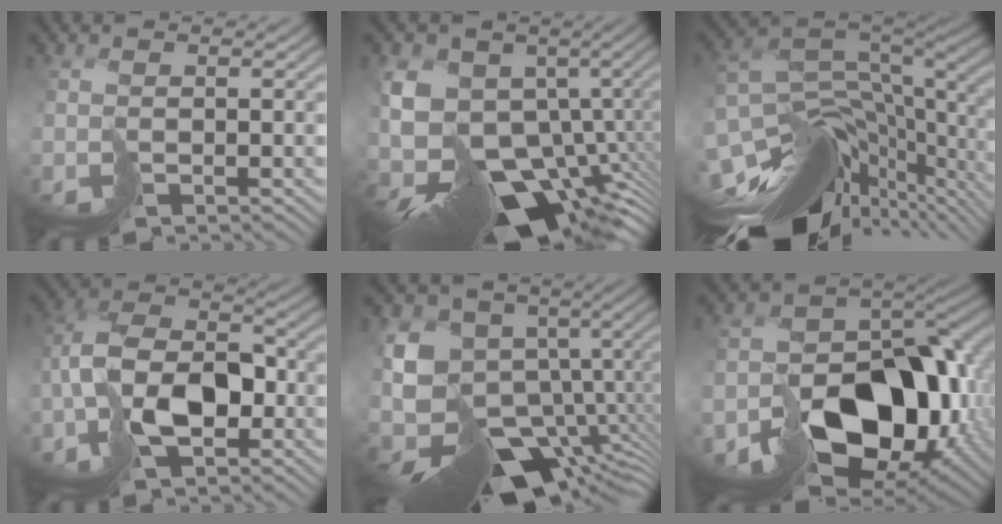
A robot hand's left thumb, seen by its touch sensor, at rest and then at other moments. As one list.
[{"total": 15.4, "force": [-3.8, 10.2, 10.9], "torque": [-0.212, -0.021, -0.041]}, {"total": 14.2, "force": [-7.0, 6.6, 10.4], "torque": [-0.213, -0.011, -0.106]}, {"total": 9.8, "force": [-3.2, 5.8, 7.1], "torque": [-0.131, 0.015, -0.073]}, {"total": 15.1, "force": [-4.9, 10.1, 10.2], "torque": [-0.218, -0.020, -0.063]}, {"total": 17.0, "force": [-7.0, 11.5, 10.3], "torque": [-0.146, -0.037, -0.097]}]